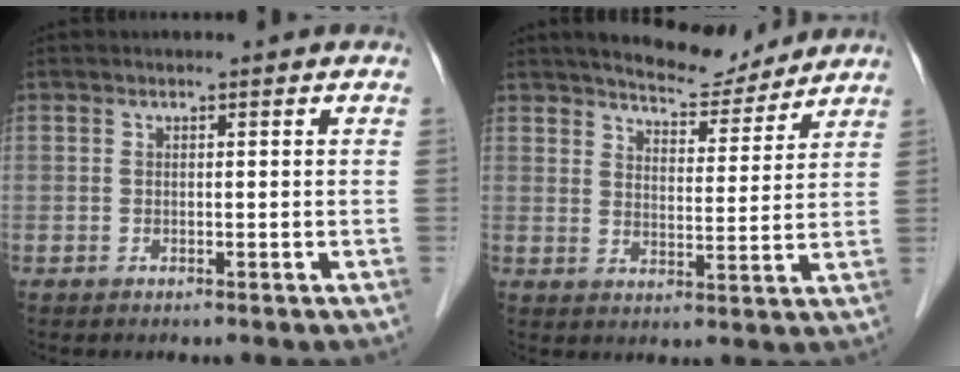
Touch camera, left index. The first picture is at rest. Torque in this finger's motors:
{"motor_torque": [0.92, -1.22, 0.28, 0.04]}